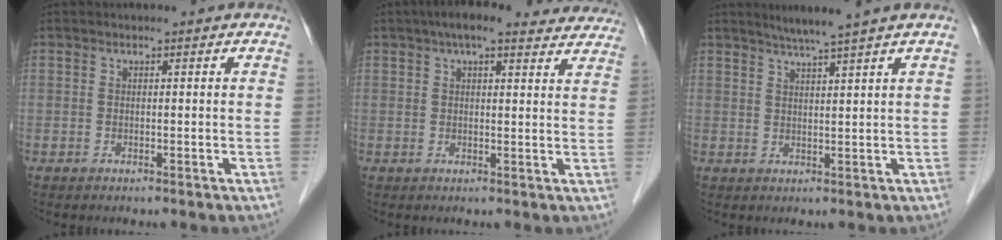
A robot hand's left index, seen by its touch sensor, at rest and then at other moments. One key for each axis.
{"total": 14.7, "fx": 12.7, "fy": 3.7, "fz": 6.5, "tx": -0.075, "ty": 0.042, "tz": 0.148}
{"total": 4.8, "fx": 3.7, "fy": -1.5, "fz": 2.6, "tx": -0.042, "ty": -0.001, "tz": 0.066}